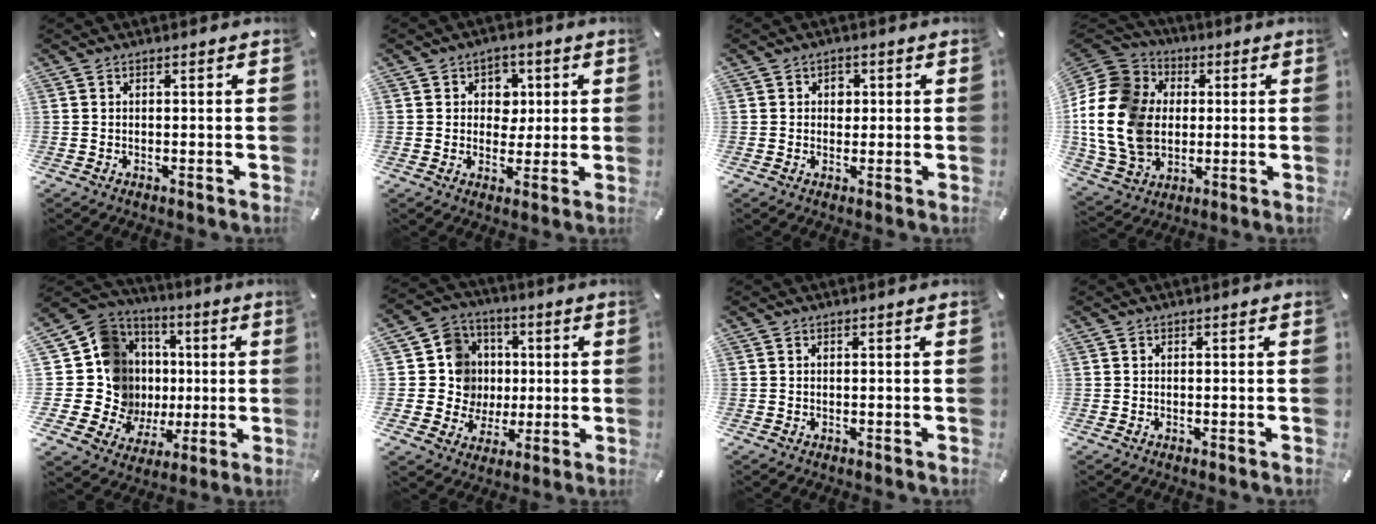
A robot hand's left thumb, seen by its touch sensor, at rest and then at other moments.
{"total": 6.7, "force": [1.2, 6.1, 2.7], "torque": [-0.029, 0.002, 0.016]}
{"total": 3.1, "force": [0.3, 2.7, 1.4], "torque": [-0.007, -0.002, -0.003]}
{"total": 19.4, "force": [-0.6, 16.1, 10.8], "torque": [-0.250, 0.011, -0.013]}
{"total": 20.0, "force": [1.5, 17.9, 8.7], "torque": [-0.170, -0.029, 0.066]}
{"total": 12.9, "force": [1.1, 12.5, 2.7], "torque": [-0.045, 0.000, 0.035]}
{"total": 0.0}
{"total": 0.0}